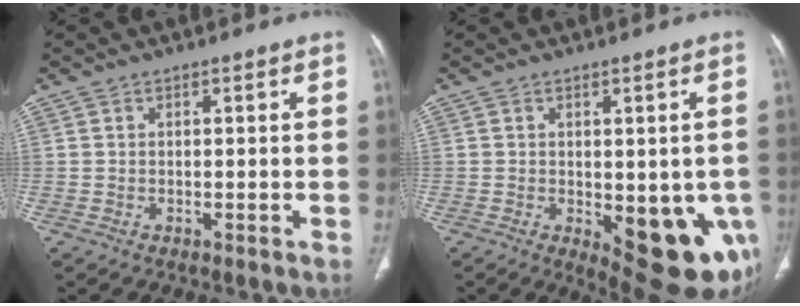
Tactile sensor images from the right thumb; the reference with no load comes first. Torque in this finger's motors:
{"motor_torque": [1.62, 1.80, -0.01, -0.03, 0.26]}